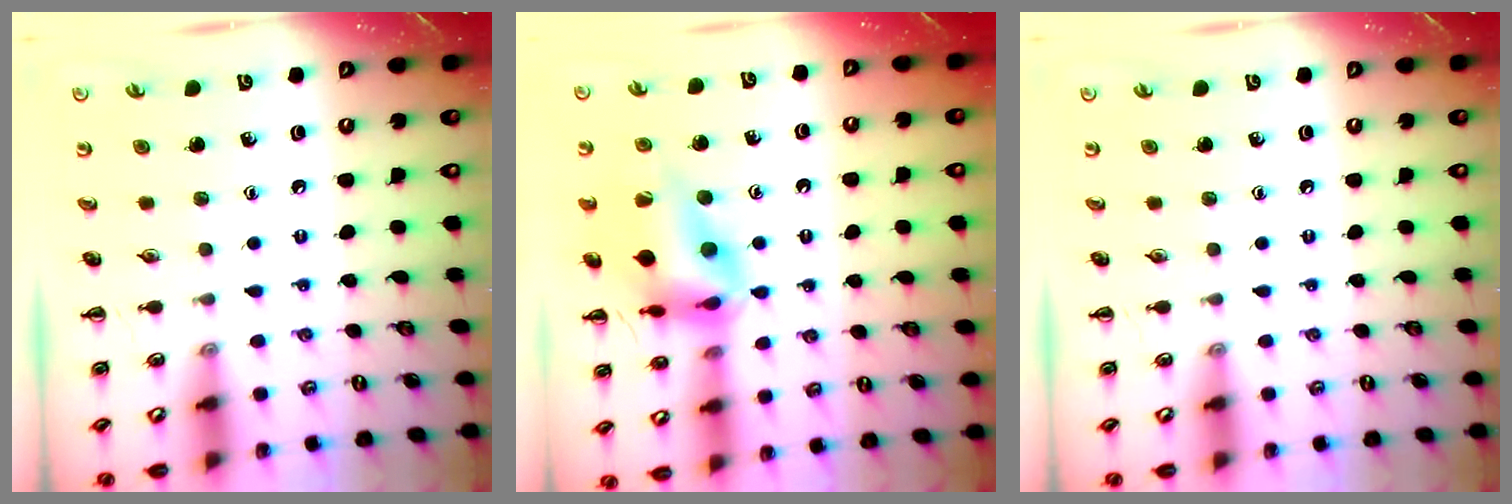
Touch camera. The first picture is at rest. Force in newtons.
{"total": 14.7, "press": 14.5, "slide": 2.7}
{"total": 0.0}